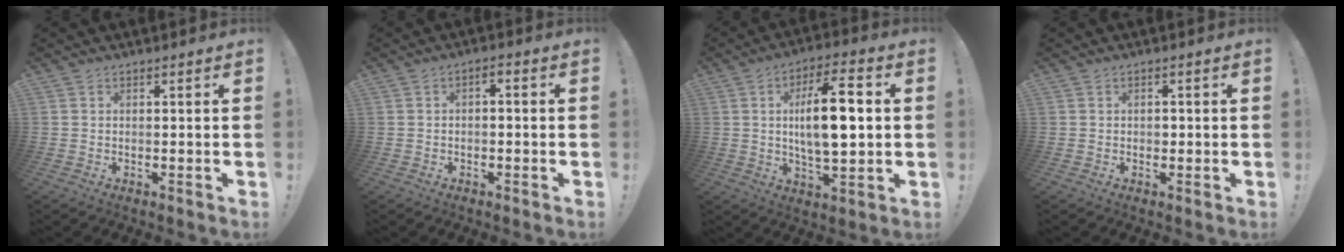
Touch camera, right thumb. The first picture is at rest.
{"total": 2.1, "force": [-1.5, 0.8, 1.2], "torque": [-0.022, 0.010, -0.027]}
{"total": 15.2, "force": [1.2, 5.4, 14.2], "torque": [-0.244, 0.001, 0.010]}
{"total": 1.2, "force": [-0.5, 1.0, 0.5], "torque": [-0.004, 0.002, -0.011]}